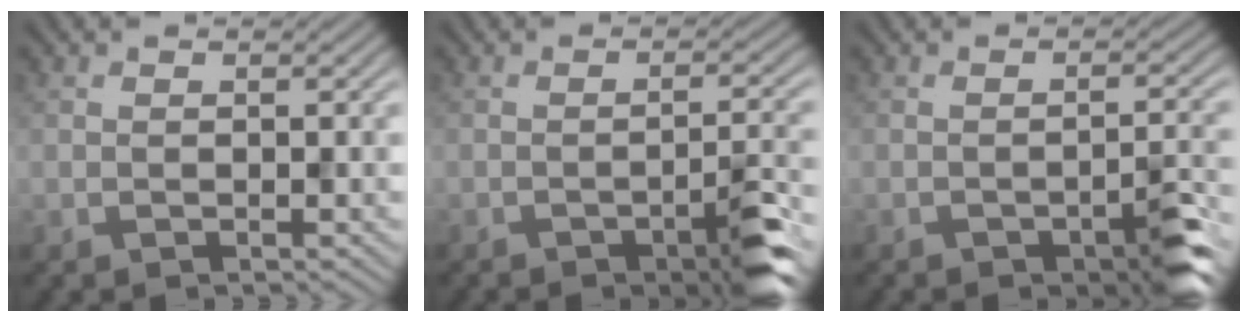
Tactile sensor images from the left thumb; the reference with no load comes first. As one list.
[{"total": 5.0, "force": [-3.1, 1.0, 3.8], "torque": [-0.052, 0.006, -0.048]}, {"total": 4.4, "force": [-2.7, 1.1, 3.2], "torque": [-0.045, 0.004, -0.039]}]